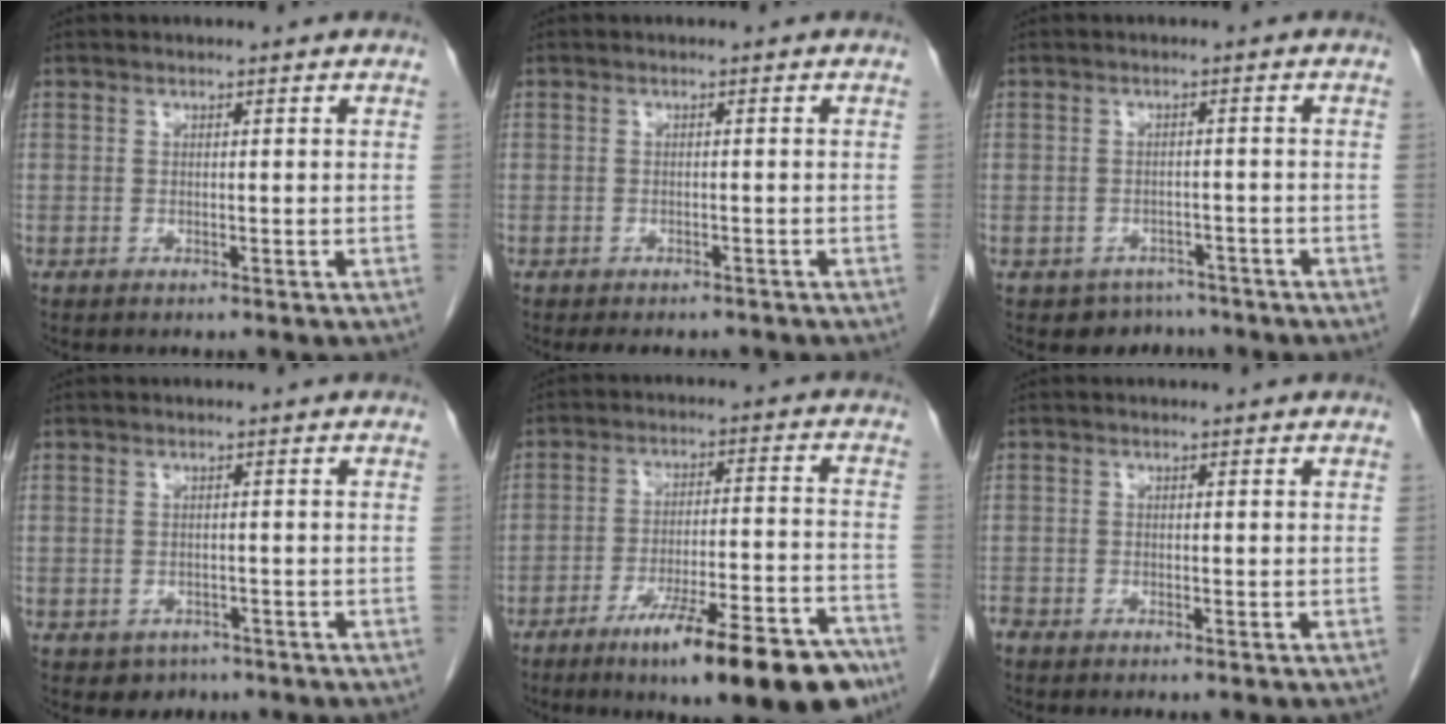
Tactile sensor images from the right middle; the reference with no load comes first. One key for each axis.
{"total": 4.9, "fx": -4.2, "fy": 1.8, "fz": 1.7, "tx": -0.016, "ty": -0.002, "tz": -0.052}
{"total": 3.8, "fx": -3.0, "fy": 2.3, "fz": -0.4, "tx": 0.010, "ty": 0.011, "tz": -0.041}
{"total": 2.5, "fx": -1.5, "fy": 1.9, "fz": 0.4, "tx": -0.009, "ty": 0.006, "tz": -0.014}
{"total": 18.5, "fx": -12.9, "fy": 2.5, "fz": 13.1, "tx": -0.144, "ty": 0.012, "tz": -0.197}
{"total": 1.0, "fx": -0.9, "fy": 0.3, "fz": 0.1, "tx": -0.006, "ty": -0.002, "tz": -0.018}